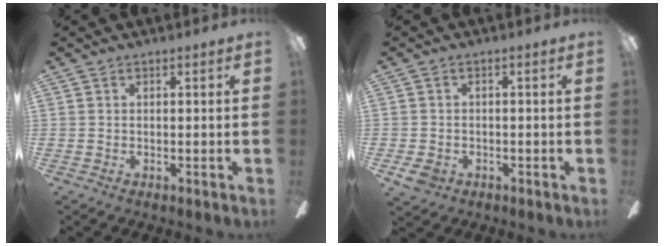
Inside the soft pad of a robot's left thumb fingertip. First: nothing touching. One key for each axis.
{"total": 3.5, "fx": -1.7, "fy": 2.5, "fz": 1.7, "tx": -0.046, "ty": 0.005, "tz": -0.036}